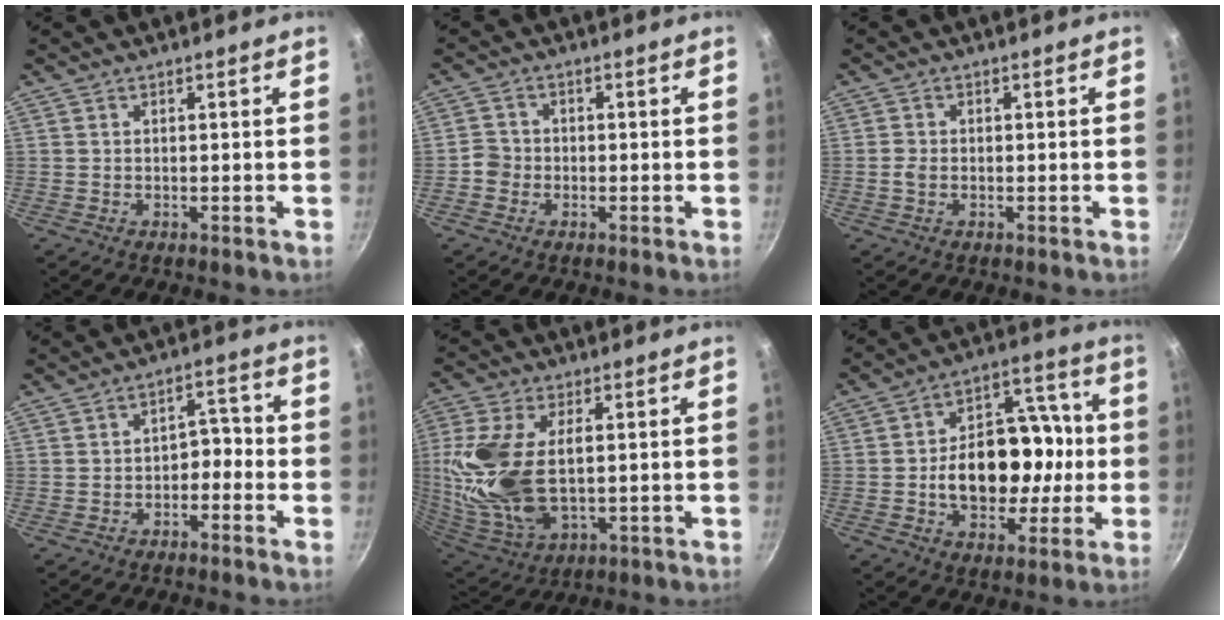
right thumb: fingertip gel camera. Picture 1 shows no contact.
{"total": 3.0, "force": [-1.0, 2.6, 0.8], "torque": [-0.001, 0.010, -0.029]}
{"total": 1.8, "force": [-0.4, 1.3, 1.2], "torque": [-0.025, 0.002, -0.009]}
{"total": 4.6, "force": [-2.0, 3.0, 2.9], "torque": [-0.021, 0.037, -0.039]}
{"total": 18.6, "force": [0.8, 10.0, 15.7], "torque": [-0.354, -0.014, 0.028]}
{"total": 18.6, "force": [-1.5, 12.2, 13.9], "torque": [-0.168, 0.042, -0.017]}